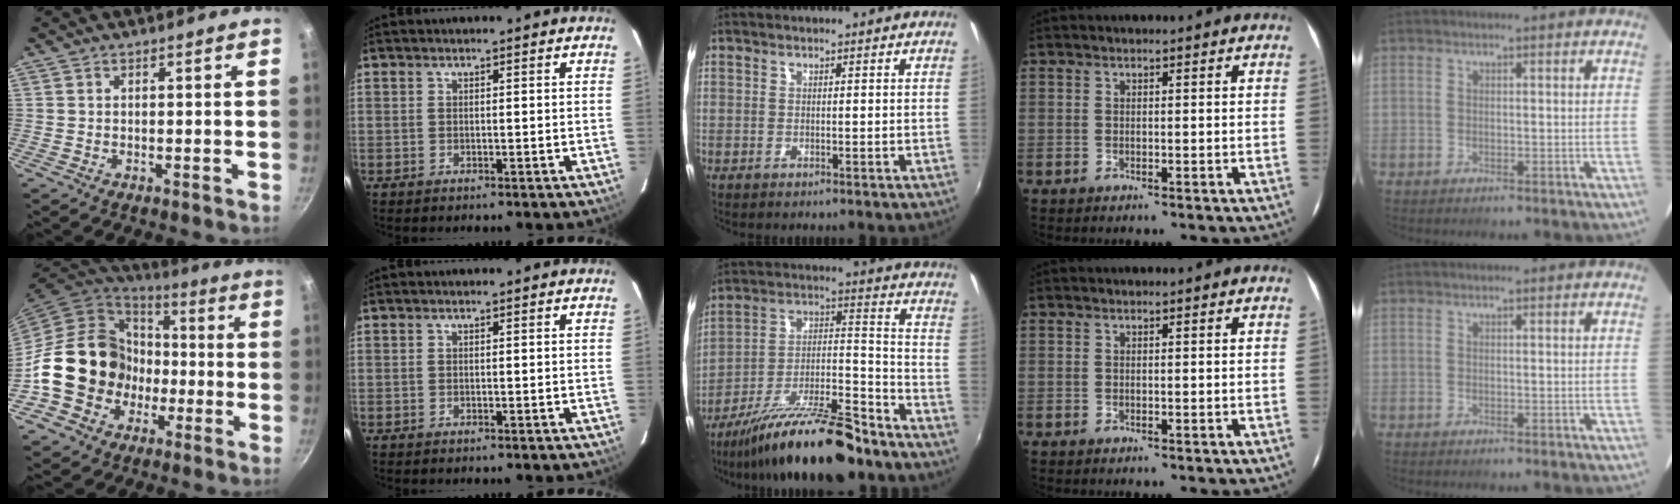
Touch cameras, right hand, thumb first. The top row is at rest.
{"thumb": {"total": 19.0, "force": [-3.7, 16.4, 8.8], "torque": [-0.118, 0.052, -0.052]}, "middle": {"total": 19.8, "force": [-15.2, 4.6, 11.7], "torque": [-0.208, 0.000, -0.245]}}